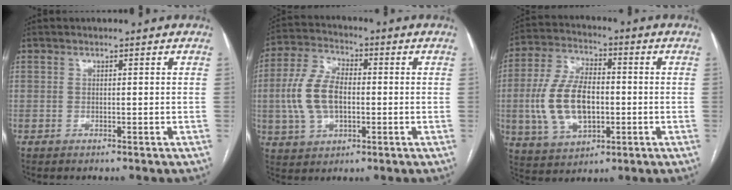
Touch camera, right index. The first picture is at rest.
{"total": 10.8, "force": [-0.6, 6.0, 9.0], "torque": [-0.206, 0.019, -0.010]}
{"total": 13.5, "force": [-1.5, 7.1, 11.3], "torque": [-0.245, 0.013, -0.020]}